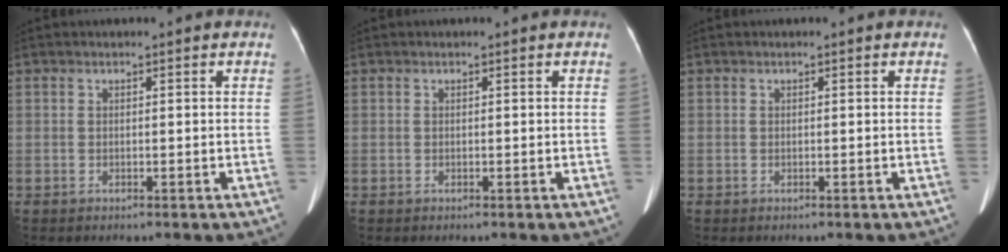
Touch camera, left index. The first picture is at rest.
{"total": 0.0}
{"total": 0.0}